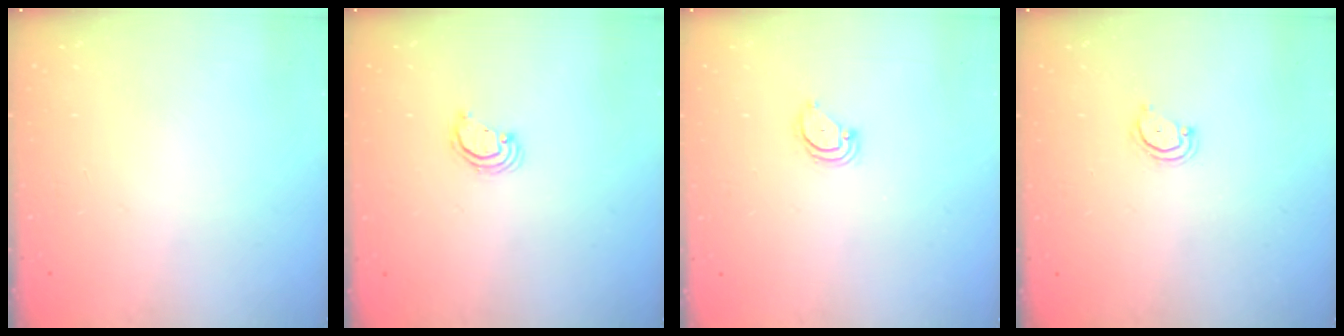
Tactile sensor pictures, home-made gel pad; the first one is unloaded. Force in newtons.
{"total": 2.2, "press": 2.2, "slide": 0.2}
{"total": 3.7, "press": 3.7, "slide": 0.3}
{"total": 3.3, "press": 3.3, "slide": 0.2}